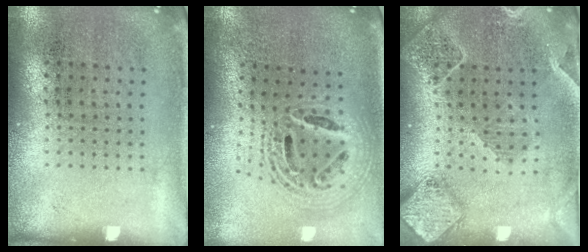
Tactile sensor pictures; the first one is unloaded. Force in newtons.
{"total": 2.2, "press": 1.6, "slide": 1.4}
{"total": 2.3, "press": 2.1, "slide": 1.0}